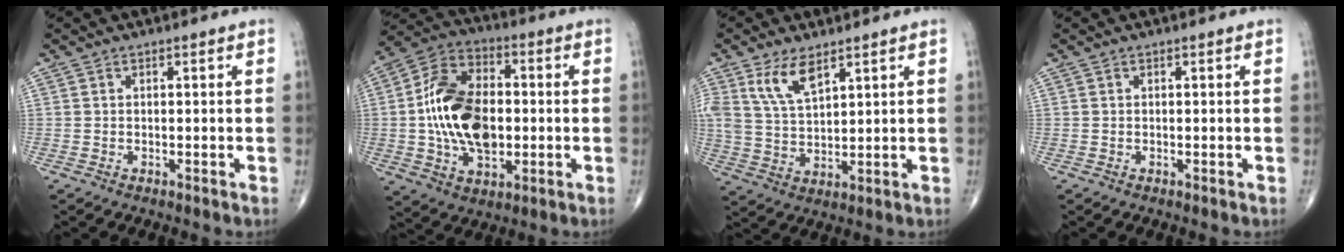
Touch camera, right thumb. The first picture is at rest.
{"total": 18.0, "force": [-0.6, 11.1, 14.2], "torque": [-0.242, 0.020, -0.011]}
{"total": 7.6, "force": [4.4, 3.2, 5.2], "torque": [-0.097, -0.019, 0.094]}
{"total": 0.0}